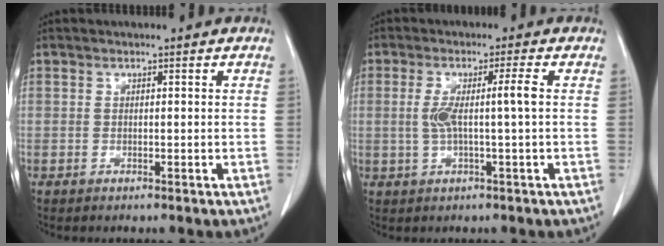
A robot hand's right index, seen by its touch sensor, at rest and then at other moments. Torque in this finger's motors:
{"motor_torque": [0.14, 0.16, 0.14, 0.04]}